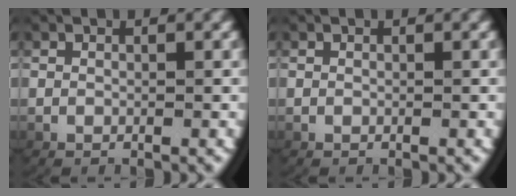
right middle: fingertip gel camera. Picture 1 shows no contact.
{"total": 0.0}